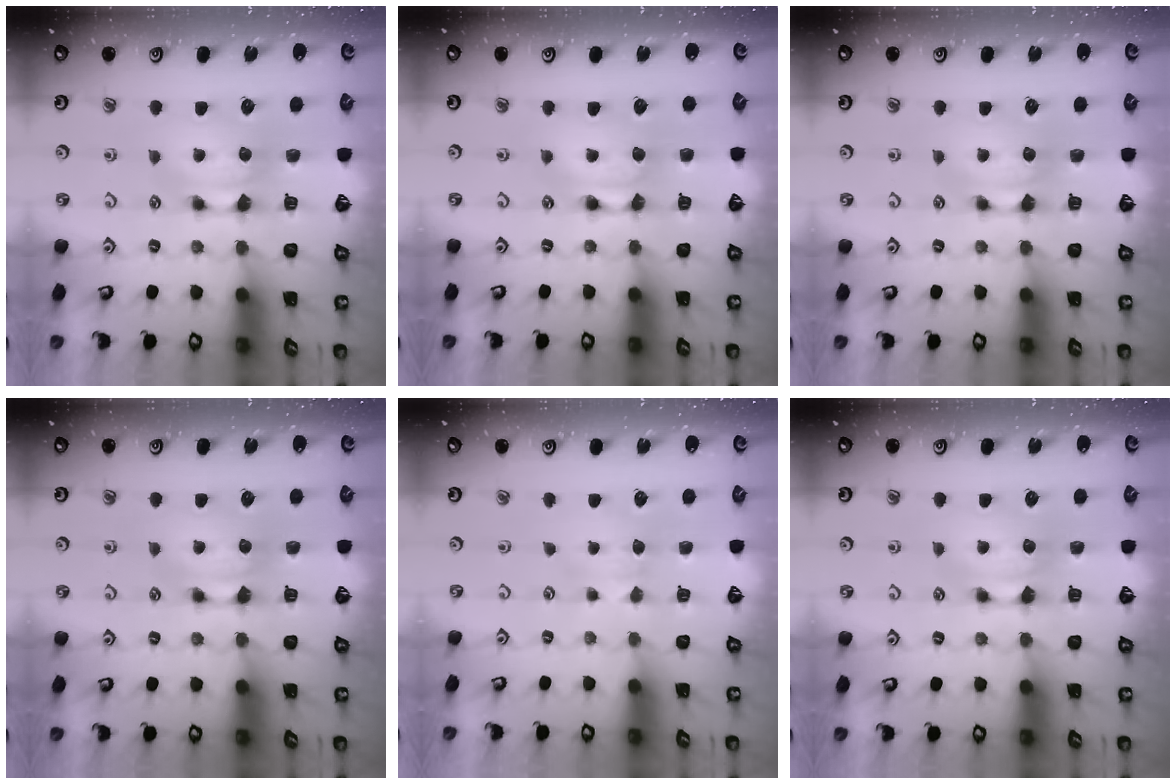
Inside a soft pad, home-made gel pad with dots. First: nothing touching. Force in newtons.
{"total": 1.6, "press": 1.6, "slide": 0.1}
{"total": 0.0}
{"total": 0.0}
{"total": 2.0, "press": 1.9, "slide": 0.5}
{"total": 0.0}